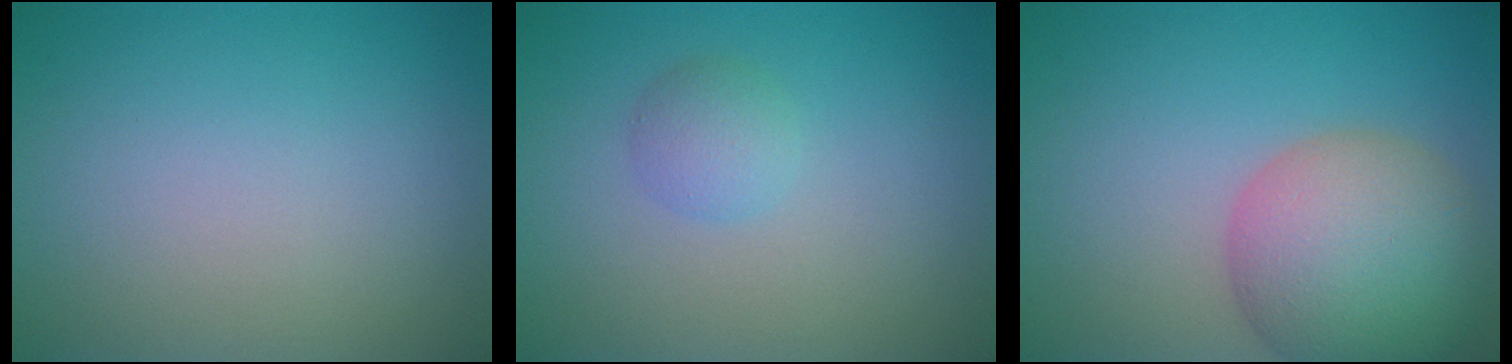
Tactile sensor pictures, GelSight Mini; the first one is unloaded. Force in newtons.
{"total": 1.7, "press": 1.7, "slide": 0.0}
{"total": 8.7, "press": 8.6, "slide": 0.4}